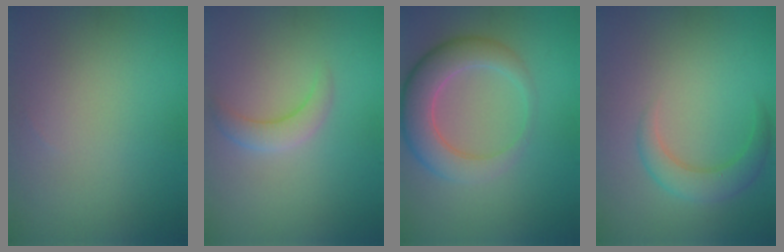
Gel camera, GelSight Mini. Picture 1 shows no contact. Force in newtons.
{"total": 2.2, "press": 2.2, "slide": 0.2}
{"total": 5.7, "press": 5.7, "slide": 0.3}
{"total": 3.1, "press": 3.1, "slide": 0.1}